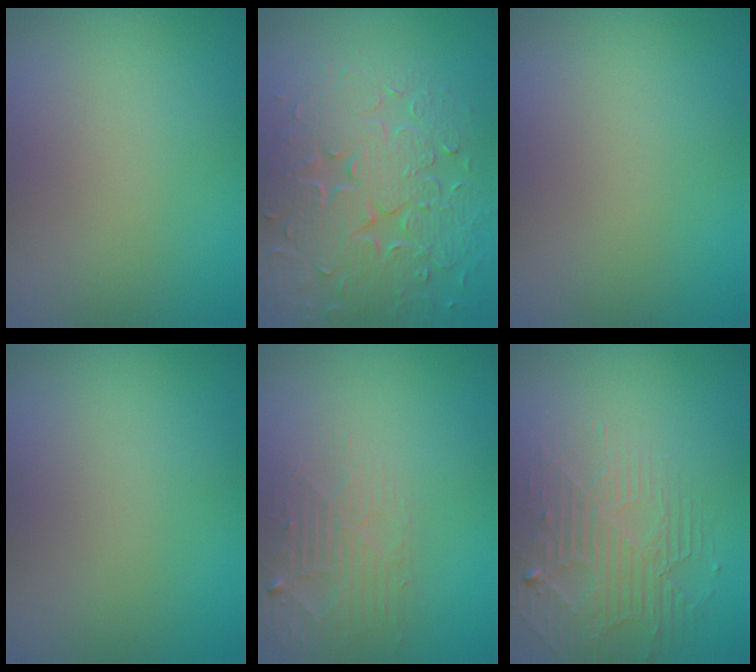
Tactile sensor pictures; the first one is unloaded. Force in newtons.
{"total": 8.0, "press": 6.2, "slide": 5.0}
{"total": 0.0}
{"total": 0.0}
{"total": 2.6, "press": 2.6, "slide": 0.4}
{"total": 2.6, "press": 2.0, "slide": 1.7}